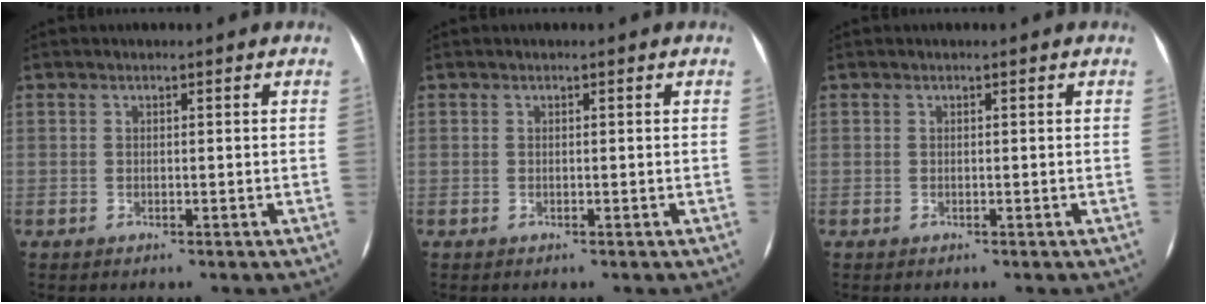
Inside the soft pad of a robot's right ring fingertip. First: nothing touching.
{"total": 0.0}
{"total": 0.0}